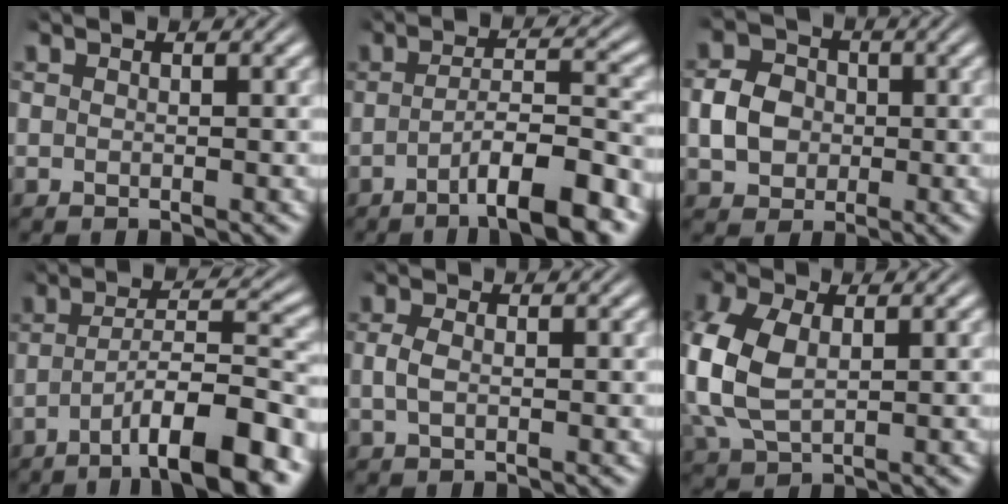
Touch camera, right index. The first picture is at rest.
{"total": 6.8, "force": [-4.0, 1.3, 5.3], "torque": [-0.074, 0.000, -0.061]}
{"total": 4.2, "force": [-0.3, 3.5, 2.2], "torque": [-0.035, -0.003, -0.003]}
{"total": 7.8, "force": [-3.9, 1.6, 6.6], "torque": [-0.095, 0.003, -0.058]}
{"total": 1.2, "force": [-0.2, 0.5, 1.1], "torque": [-0.030, -0.003, -0.002]}
{"total": 6.9, "force": [0.3, 5.2, 4.5], "torque": [-0.139, -0.020, 0.022]}